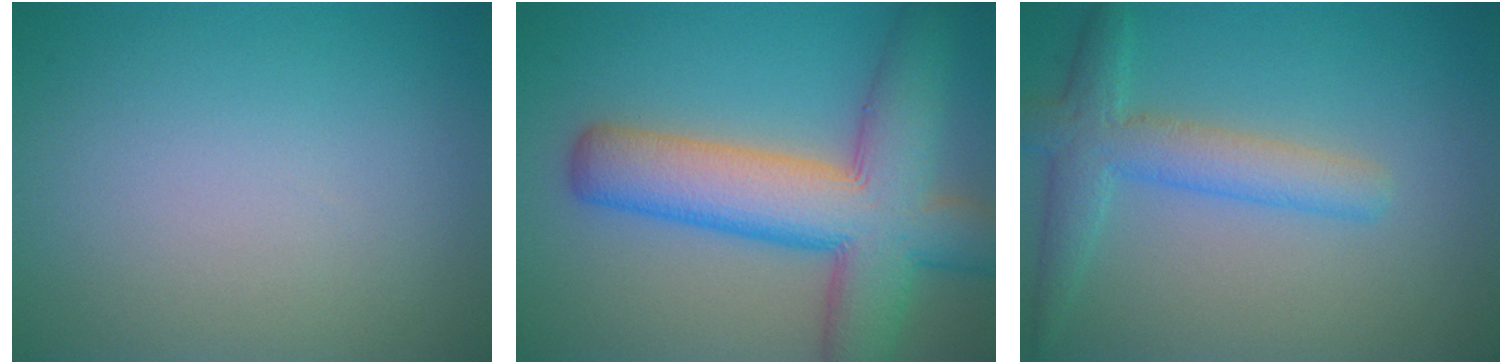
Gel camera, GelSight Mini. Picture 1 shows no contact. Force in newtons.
{"total": 10.9, "press": 10.9, "slide": 0.6}
{"total": 4.1, "press": 4.1, "slide": 0.1}